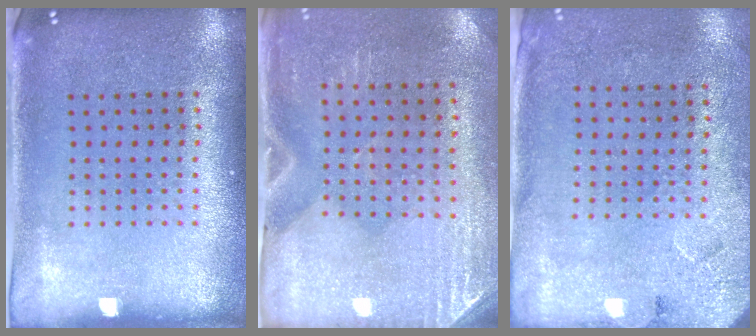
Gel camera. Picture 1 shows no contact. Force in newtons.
{"total": 2.9, "press": 2.5, "slide": 1.4}
{"total": 2.7, "press": 2.2, "slide": 1.6}